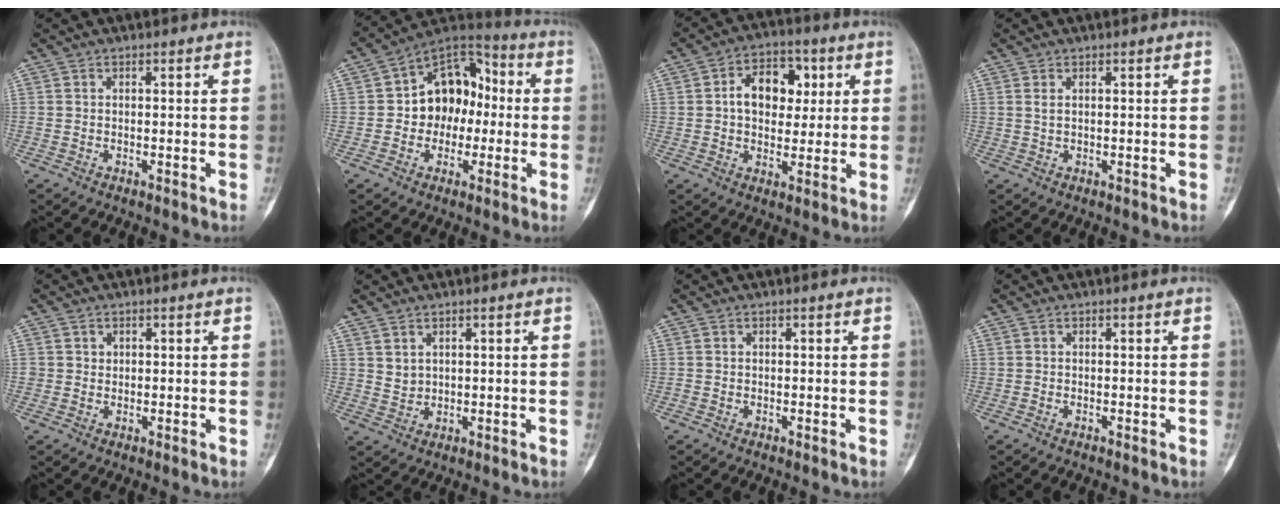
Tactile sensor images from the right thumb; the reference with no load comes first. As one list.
[{"total": 13.9, "force": [-0.5, 10.4, 9.2], "torque": [-0.089, 0.043, -0.021]}, {"total": 10.7, "force": [2.2, 7.5, 7.4], "torque": [-0.074, 0.010, 0.031]}, {"total": 1.0, "force": [0.4, 0.4, 0.8], "torque": [-0.019, 0.003, 0.012]}, {"total": 1.3, "force": [0.3, 1.3, 0.1], "torque": [0.012, 0.002, 0.003]}, {"total": 2.3, "force": [1.2, 1.6, 0.9], "torque": [-0.010, -0.012, 0.032]}, {"total": 0.0}, {"total": 0.0}]